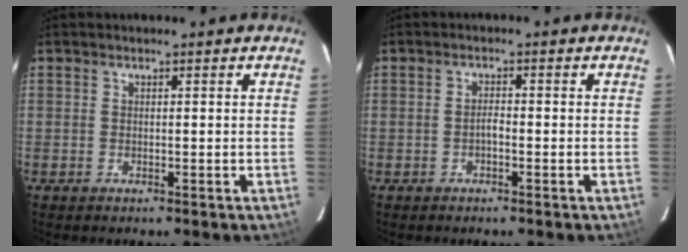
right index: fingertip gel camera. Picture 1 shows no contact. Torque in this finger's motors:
{"motor_torque": [0.39, -0.14, 0.38, 0.07]}